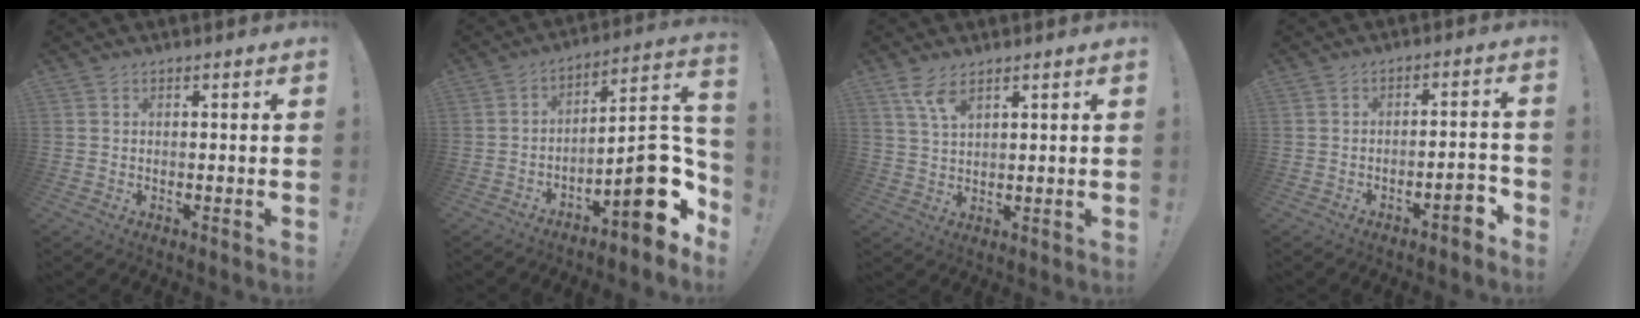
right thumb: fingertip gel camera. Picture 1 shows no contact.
{"total": 17.0, "force": [-5.8, 5.9, 14.8], "torque": [-0.175, 0.028, -0.083]}
{"total": 5.8, "force": [3.8, 1.9, 4.0], "torque": [-0.077, -0.014, 0.069]}
{"total": 5.9, "force": [-3.6, 1.6, 4.5], "torque": [-0.060, 0.018, -0.058]}